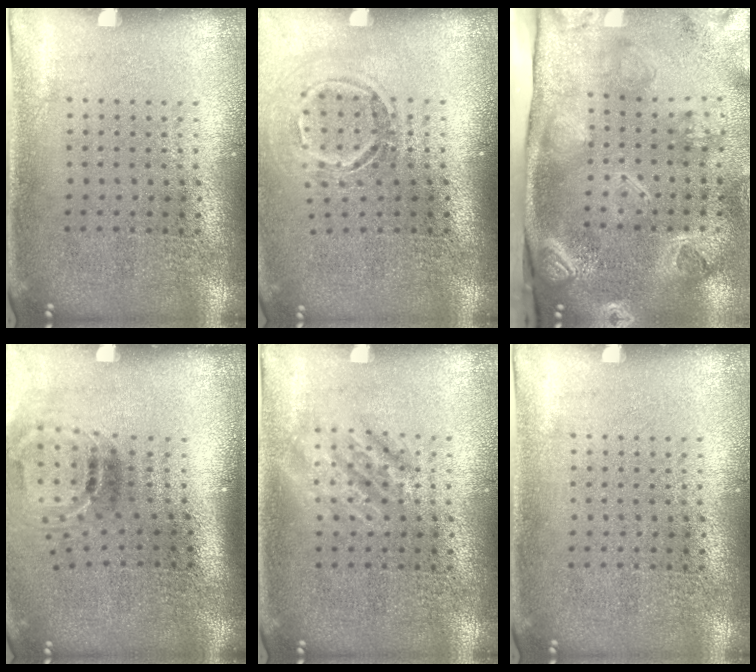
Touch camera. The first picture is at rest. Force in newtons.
{"total": 1.6, "press": 1.1, "slide": 1.2}
{"total": 4.3, "press": 3.1, "slide": 3.0}
{"total": 1.8, "press": 1.1, "slide": 1.4}
{"total": 1.9, "press": 1.9, "slide": 0.3}
{"total": 0.0}